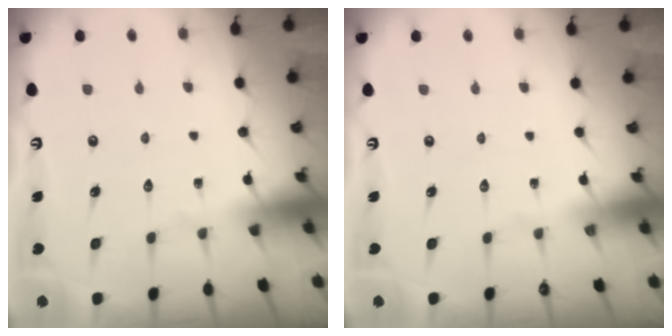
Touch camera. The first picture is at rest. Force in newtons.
{"total": 0.0}